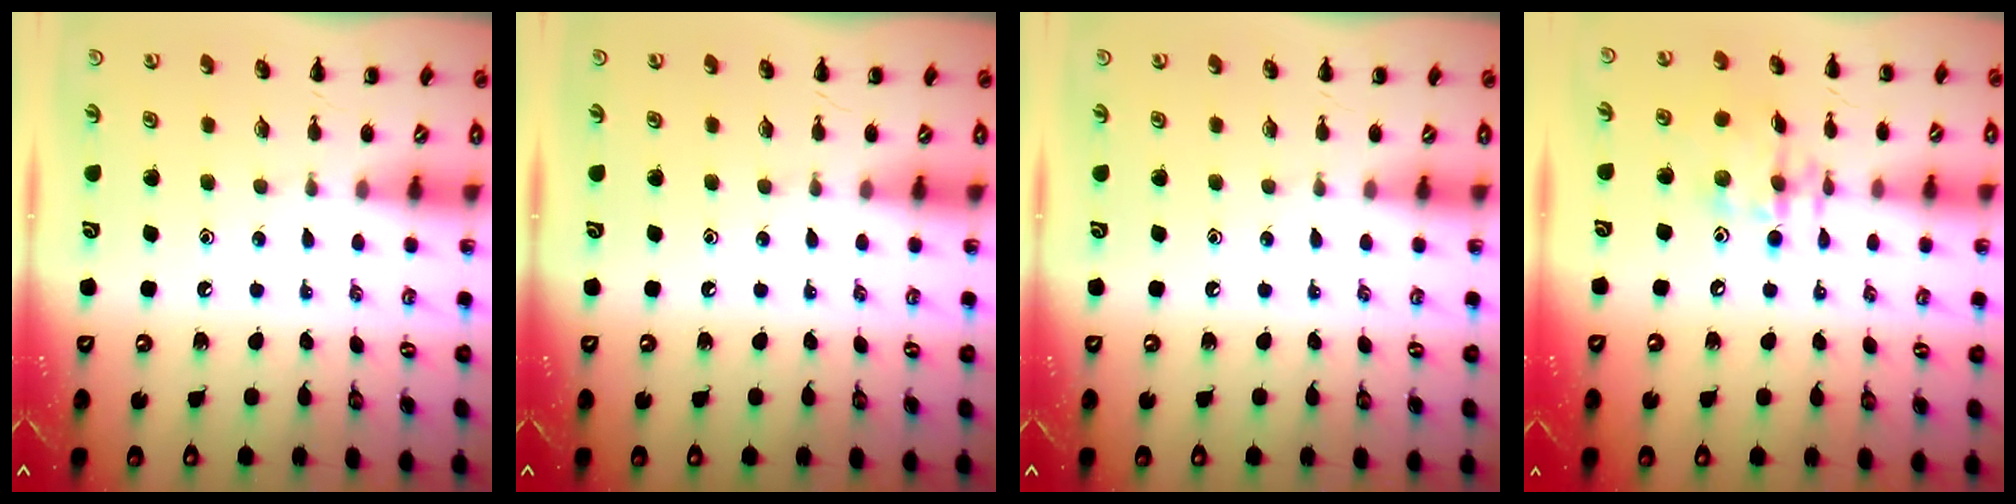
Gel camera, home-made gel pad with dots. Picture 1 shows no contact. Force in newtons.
{"total": 0.0}
{"total": 0.0}
{"total": 11.9, "press": 11.8, "slide": 1.5}